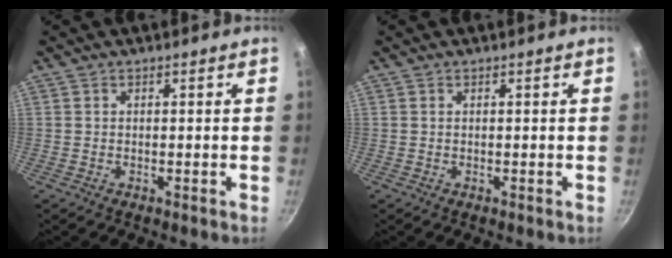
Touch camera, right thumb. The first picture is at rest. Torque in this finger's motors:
{"motor_torque": [0.01, 0.19, 0.36, -0.24, -0.03]}